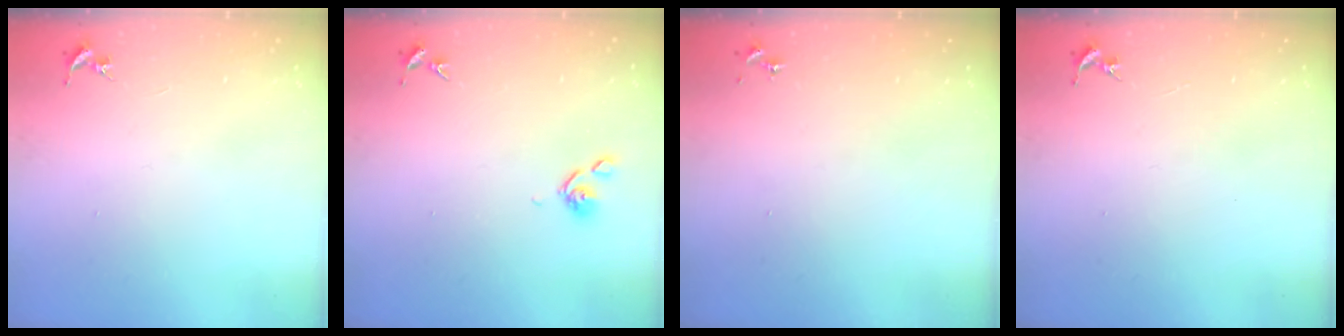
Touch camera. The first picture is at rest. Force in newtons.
{"total": 6.0, "press": 5.9, "slide": 0.8}
{"total": 0.0}
{"total": 0.0}